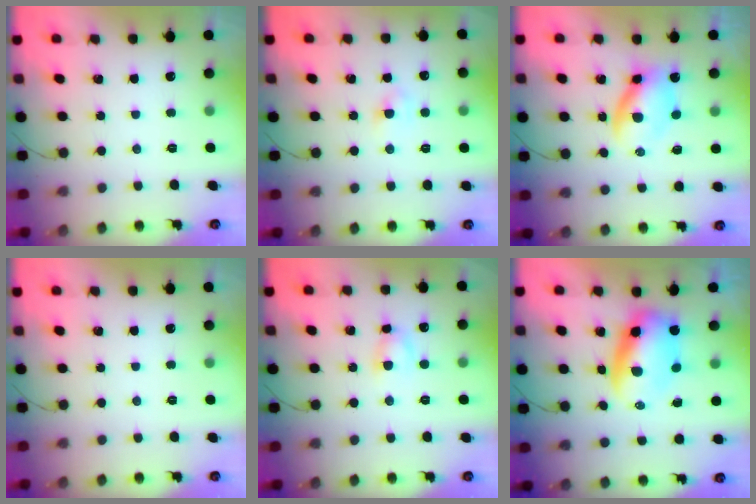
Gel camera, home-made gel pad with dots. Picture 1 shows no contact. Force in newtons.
{"total": 2.6, "press": 2.5, "slide": 0.8}
{"total": 6.3, "press": 6.2, "slide": 0.7}
{"total": 0.0}
{"total": 4.4, "press": 4.3, "slide": 1.1}
{"total": 9.1, "press": 8.8, "slide": 2.5}